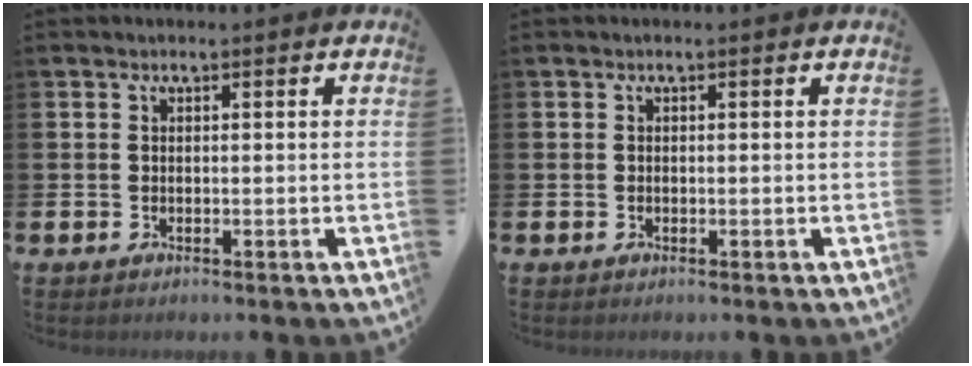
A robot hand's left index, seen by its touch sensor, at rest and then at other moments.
{"total": 0.0}